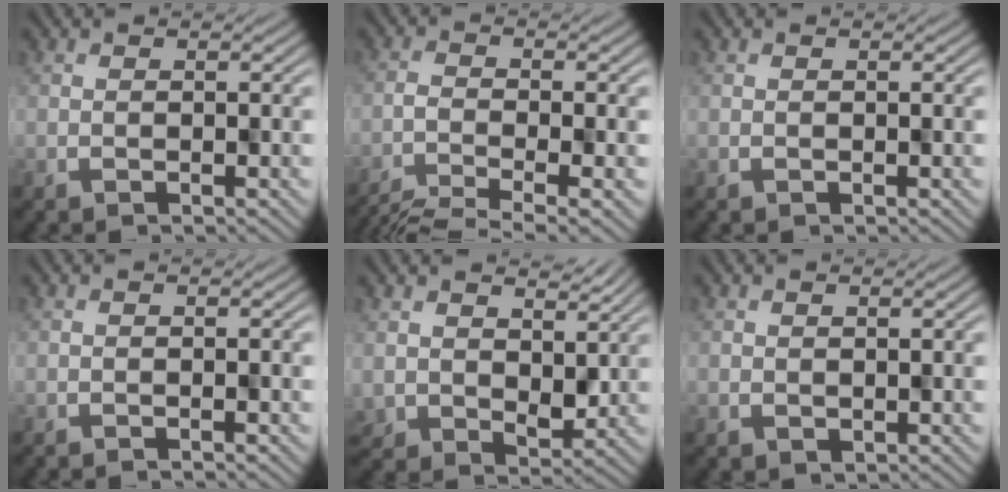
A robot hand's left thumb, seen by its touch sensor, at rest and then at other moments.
{"total": 6.6, "force": [-5.4, 1.1, 3.6], "torque": [-0.068, -0.008, -0.091]}
{"total": 0.0}
{"total": 0.0}
{"total": 3.9, "force": [2.7, 2.6, 0.8], "torque": [-0.034, -0.019, 0.058]}
{"total": 0.9, "force": [0.4, 0.8, 0.2], "torque": [-0.002, -0.003, 0.010]}